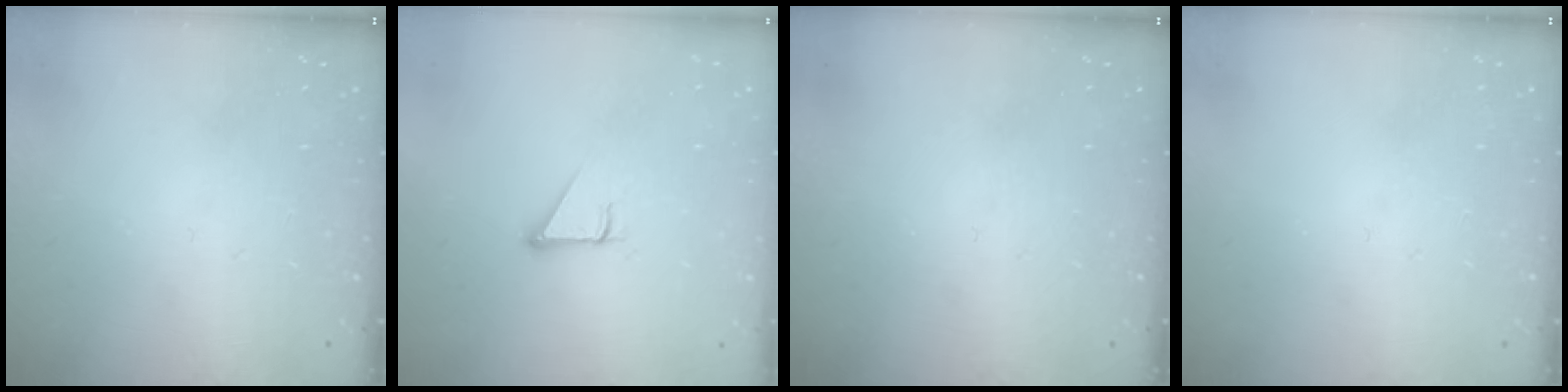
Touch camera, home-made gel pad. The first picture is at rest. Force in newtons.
{"total": 3.0, "press": 3.0, "slide": 0.2}
{"total": 0.0}
{"total": 0.0}